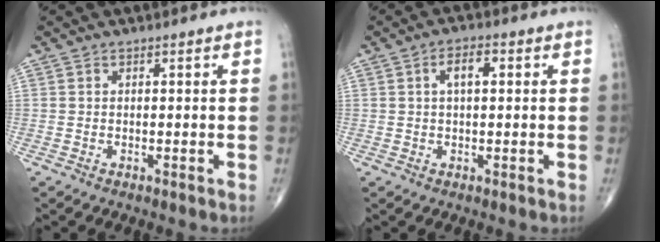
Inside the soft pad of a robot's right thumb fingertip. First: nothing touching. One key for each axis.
{"total": 3.9, "fx": 0.9, "fy": 1.7, "fz": 3.4, "tx": -0.057, "ty": 0.008, "tz": 0.013}